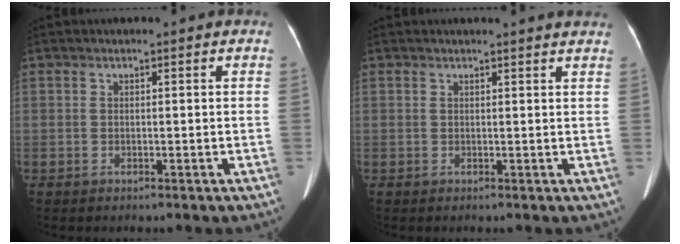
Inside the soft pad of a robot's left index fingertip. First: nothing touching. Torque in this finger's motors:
{"motor_torque": [0.16, -0.18, 0.02, 0.03]}